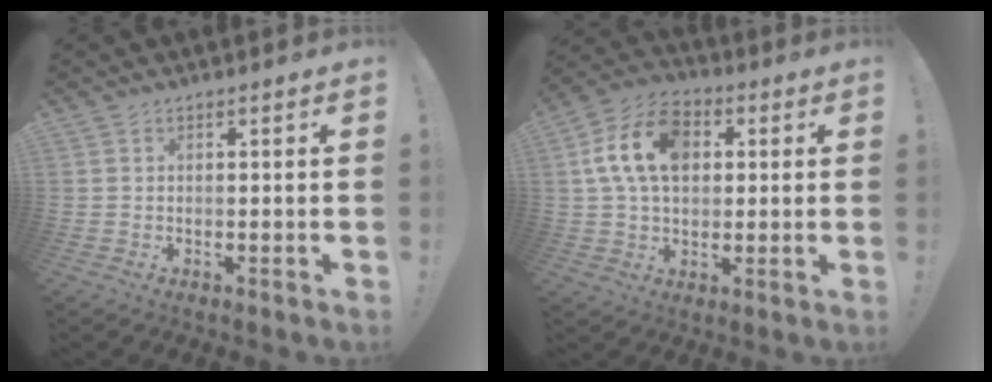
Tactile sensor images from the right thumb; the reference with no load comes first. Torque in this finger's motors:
{"motor_torque": [0.83, 0.80, 1.33, 0.17, 0.10]}